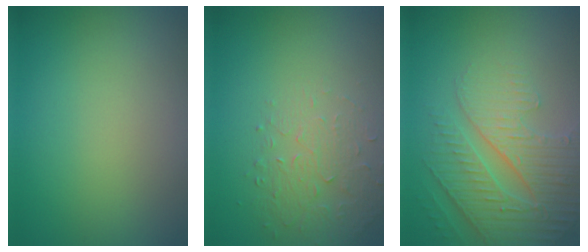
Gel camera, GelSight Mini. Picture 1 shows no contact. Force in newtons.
{"total": 1.9, "press": 1.5, "slide": 1.1}
{"total": 4.9, "press": 4.4, "slide": 2.0}